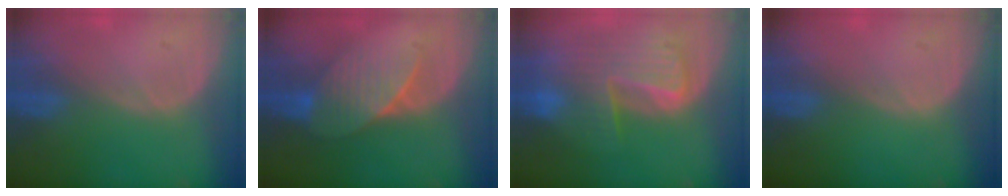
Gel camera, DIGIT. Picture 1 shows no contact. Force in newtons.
{"total": 7.3, "press": 6.9, "slide": 2.5}
{"total": 9.8, "press": 8.5, "slide": 4.9}
{"total": 0.0}